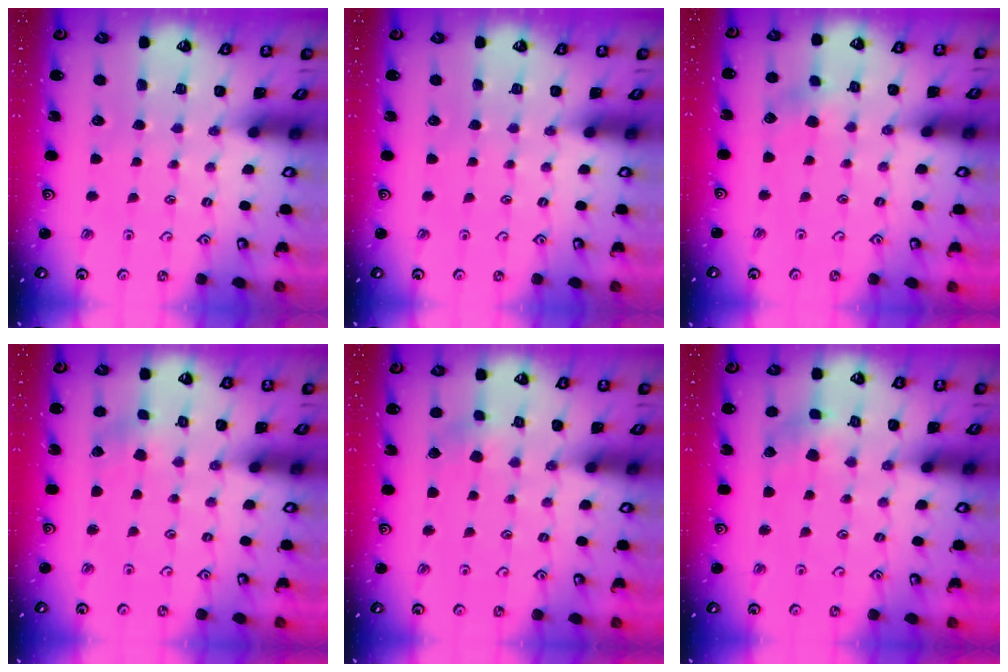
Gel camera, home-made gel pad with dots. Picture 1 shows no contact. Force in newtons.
{"total": 0.0}
{"total": 4.6, "press": 4.5, "slide": 0.9}
{"total": 0.7, "press": 0.6, "slide": 0.2}
{"total": 3.3, "press": 3.3, "slide": 0.3}
{"total": 2.4, "press": 2.3, "slide": 0.5}